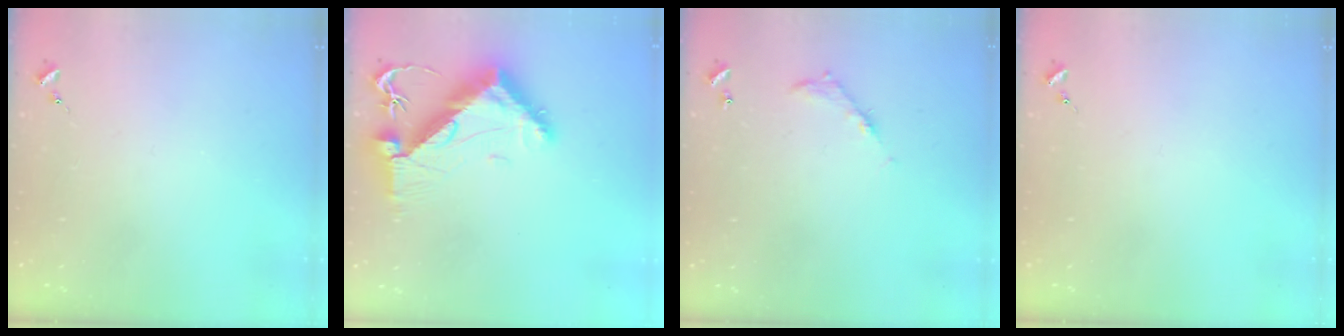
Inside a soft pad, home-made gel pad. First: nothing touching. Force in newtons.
{"total": 10.8, "press": 10.8, "slide": 1.3}
{"total": 5.3, "press": 5.3, "slide": 0.4}
{"total": 0.0}